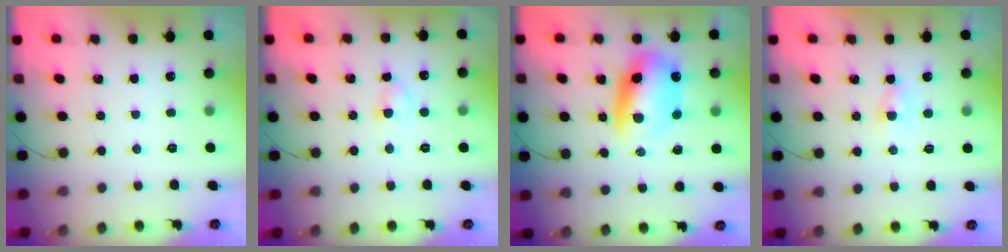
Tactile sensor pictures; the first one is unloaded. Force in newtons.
{"total": 2.8, "press": 2.5, "slide": 1.2}
{"total": 11.3, "press": 10.9, "slide": 2.9}
{"total": 1.6, "press": 1.5, "slide": 0.6}